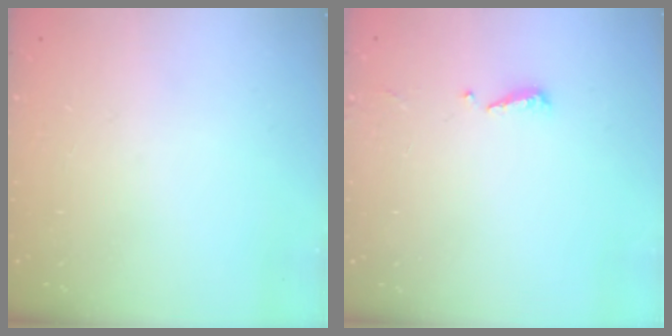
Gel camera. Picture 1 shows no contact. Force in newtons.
{"total": 4.9, "press": 4.8, "slide": 0.4}